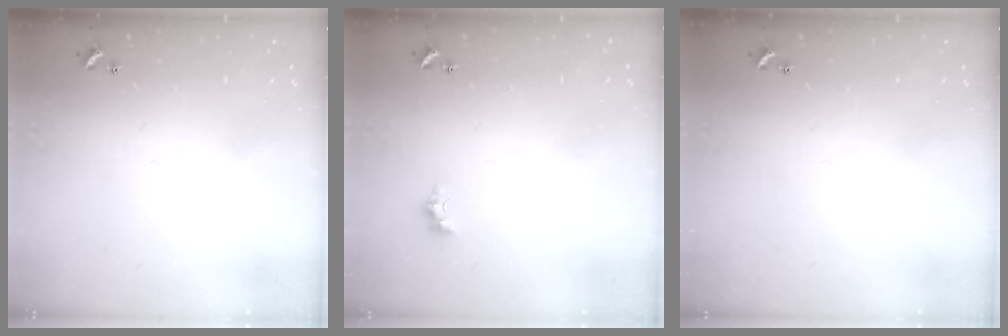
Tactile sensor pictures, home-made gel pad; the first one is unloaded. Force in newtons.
{"total": 1.1, "press": 1.1, "slide": 0.4}
{"total": 0.0}